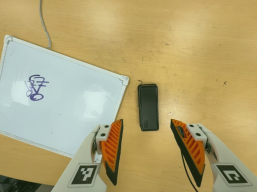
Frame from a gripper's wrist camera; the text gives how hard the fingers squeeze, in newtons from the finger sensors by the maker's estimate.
{"total": 0.0}